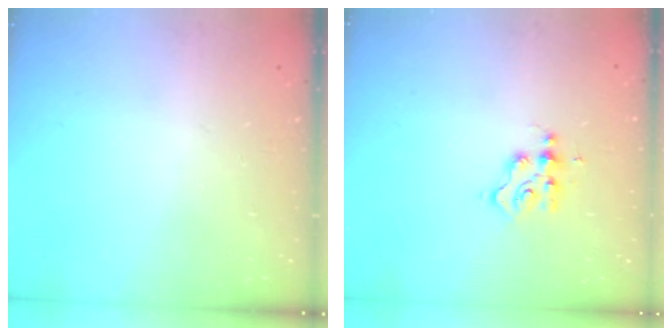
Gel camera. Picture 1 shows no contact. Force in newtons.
{"total": 2.6, "press": 2.5, "slide": 0.7}